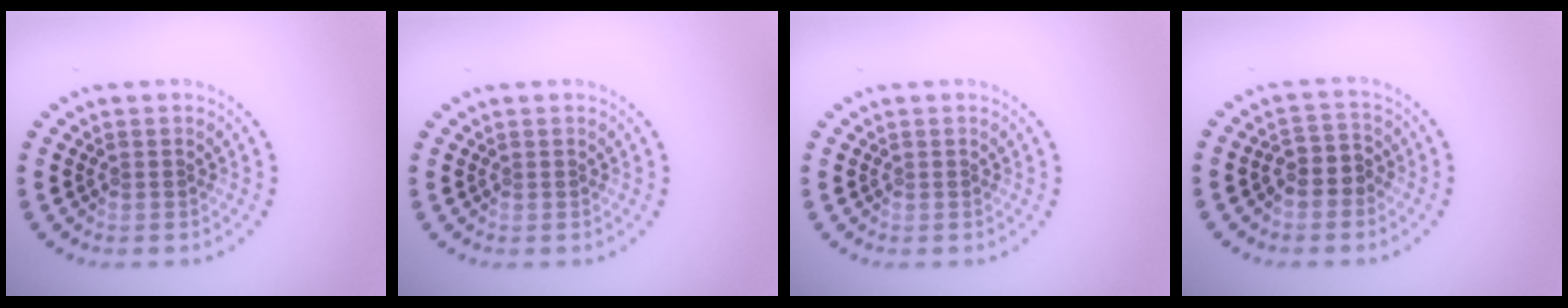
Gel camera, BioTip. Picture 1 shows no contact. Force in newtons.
{"total": 0.0}
{"total": 0.0}
{"total": 2.6, "press": 2.3, "slide": 1.1}